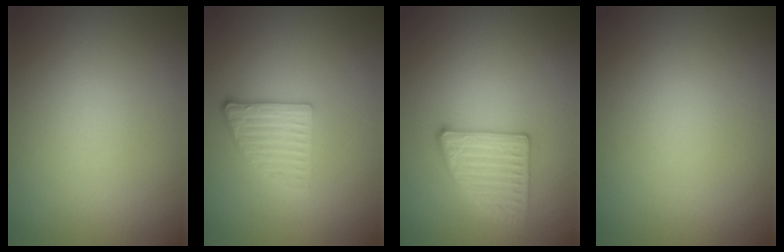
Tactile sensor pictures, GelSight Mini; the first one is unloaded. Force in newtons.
{"total": 2.6, "press": 2.3, "slide": 1.2}
{"total": 3.0, "press": 3.0, "slide": 0.6}
{"total": 0.0}